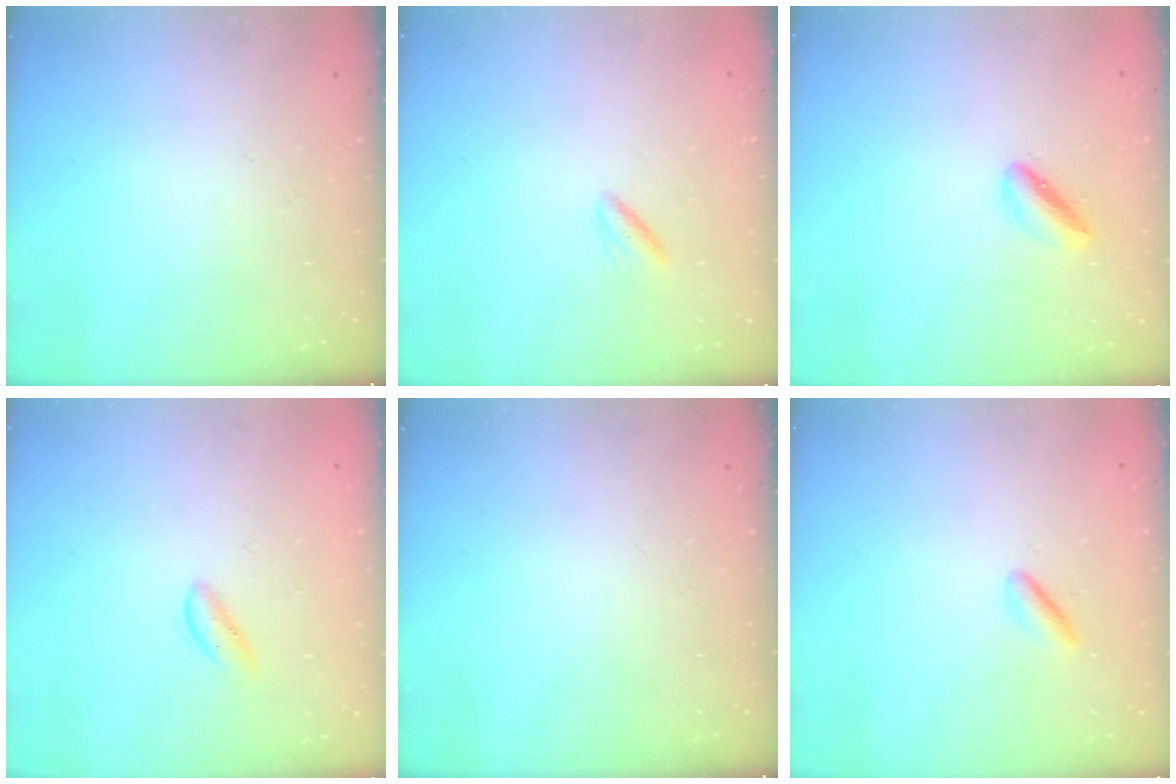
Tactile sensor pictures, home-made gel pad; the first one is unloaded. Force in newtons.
{"total": 2.6, "press": 2.5, "slide": 0.9}
{"total": 3.4, "press": 3.2, "slide": 1.0}
{"total": 1.3, "press": 1.3, "slide": 0.3}
{"total": 0.0}
{"total": 1.5, "press": 1.3, "slide": 0.7}